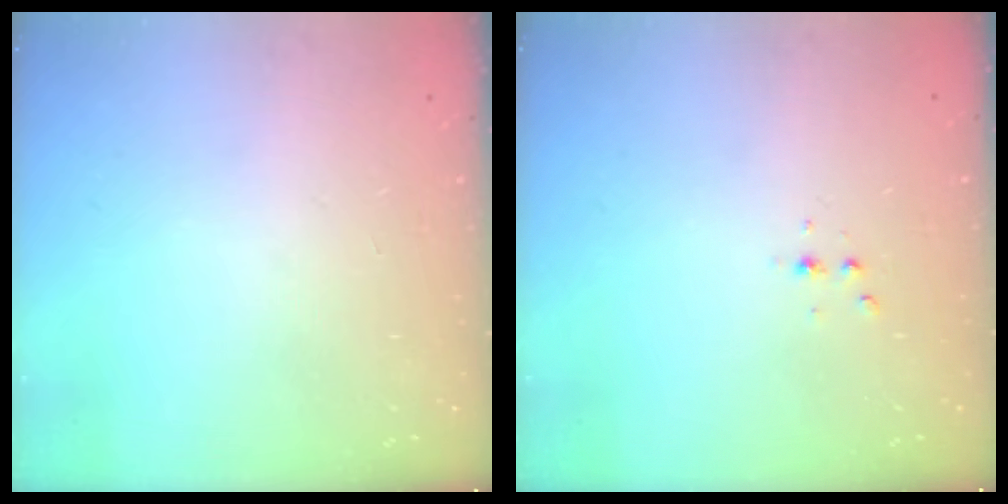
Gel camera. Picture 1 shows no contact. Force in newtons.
{"total": 2.3, "press": 2.3, "slide": 0.3}